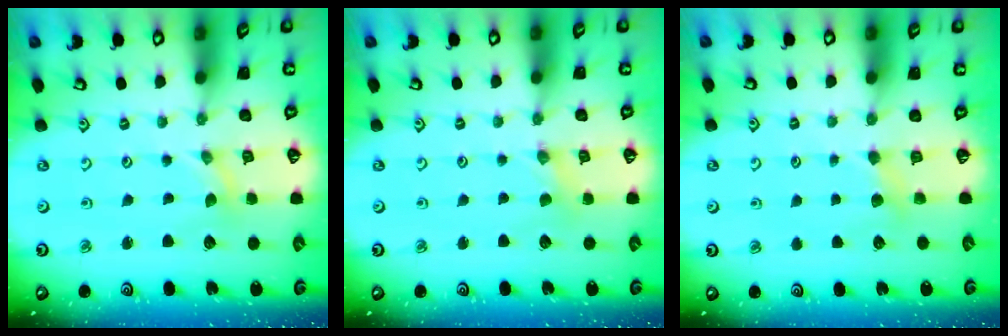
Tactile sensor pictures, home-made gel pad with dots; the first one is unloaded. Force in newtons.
{"total": 1.3, "press": 1.2, "slide": 0.3}
{"total": 3.5, "press": 3.5, "slide": 0.5}